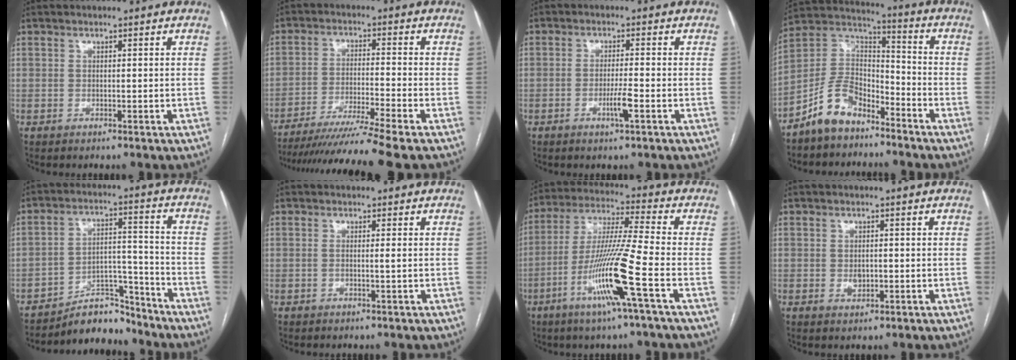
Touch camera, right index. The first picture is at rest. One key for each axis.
{"total": 14.2, "fx": -12.0, "fy": -2.7, "fz": 7.2, "tx": -0.110, "ty": -0.037, "tz": -0.193}
{"total": 3.4, "fx": -1.4, "fy": -0.1, "fz": 3.0, "tx": -0.058, "ty": -0.005, "tz": -0.026}
{"total": 10.5, "fx": -7.4, "fy": 5.5, "fz": 5.0, "tx": -0.108, "ty": 0.029, "tz": -0.146}
{"total": 8.3, "fx": -7.9, "fy": 2.4, "fz": 1.1, "tx": -0.008, "ty": 0.043, "tz": -0.132}
{"total": 0.9, "fx": -0.1, "fy": -0.2, "fz": 0.9, "tx": -0.019, "ty": 0.000, "tz": -0.002}
{"total": 14.2, "fx": -5.6, "fy": -1.5, "fz": 12.9, "tx": -0.257, "ty": -0.016, "tz": -0.111}
{"total": 2.0, "fx": -0.2, "fy": 1.3, "fz": 1.5, "tx": -0.025, "ty": 0.000, "tz": 0.000}